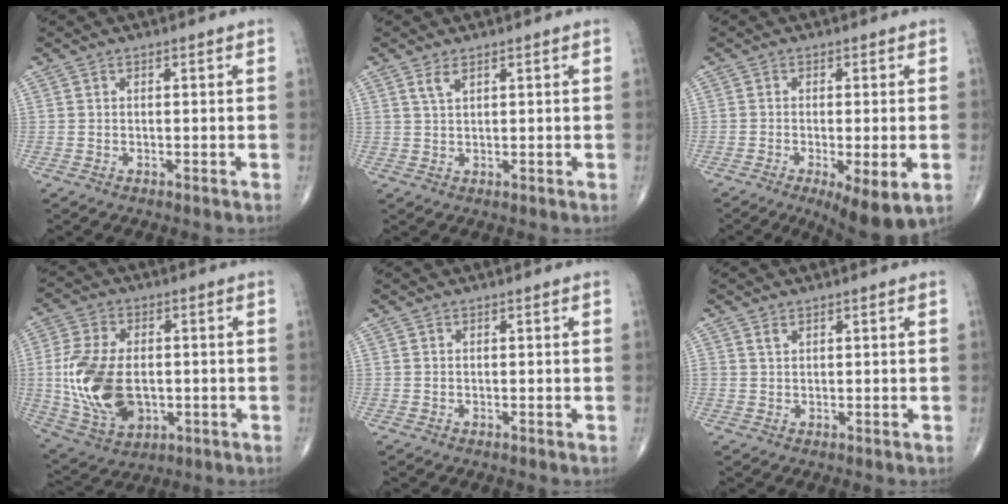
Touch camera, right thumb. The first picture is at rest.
{"total": 1.9, "force": [1.3, 0.7, 1.3], "torque": [-0.026, -0.002, 0.032]}
{"total": 9.5, "force": [-3.8, 2.6, 8.3], "torque": [-0.129, -0.015, -0.057]}
{"total": 16.3, "force": [-1.0, 10.1, 12.7], "torque": [-0.252, -0.007, -0.004]}
{"total": 0.0}
{"total": 0.9, "force": [0.7, 0.4, 0.3], "torque": [-0.001, -0.002, 0.014]}